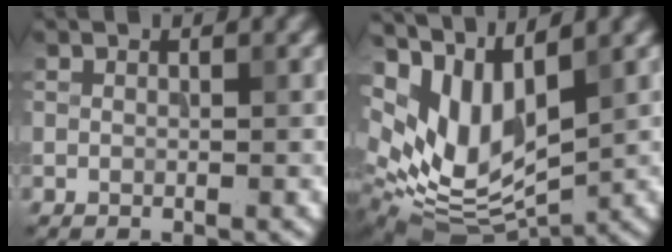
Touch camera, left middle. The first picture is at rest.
{"total": 8.9, "force": [4.1, 4.4, 6.5], "torque": [-0.141, -0.011, 0.085]}